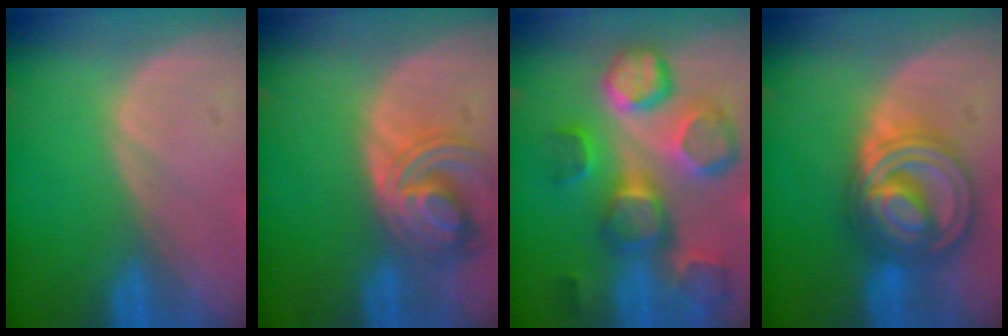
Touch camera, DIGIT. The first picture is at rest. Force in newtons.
{"total": 7.1, "press": 6.9, "slide": 1.8}
{"total": 12.8, "press": 11.2, "slide": 6.2}
{"total": 9.2, "press": 9.2, "slide": 0.7}